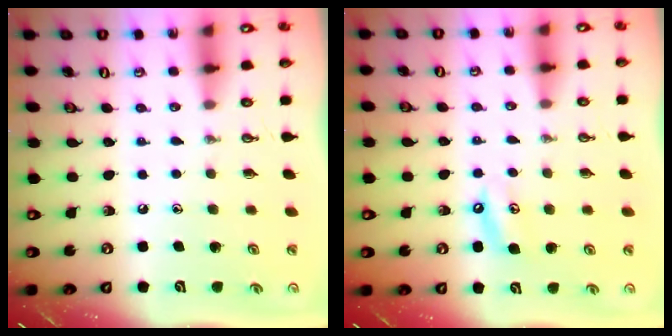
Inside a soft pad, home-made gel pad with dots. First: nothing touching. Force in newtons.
{"total": 4.6, "press": 4.6, "slide": 0.4}